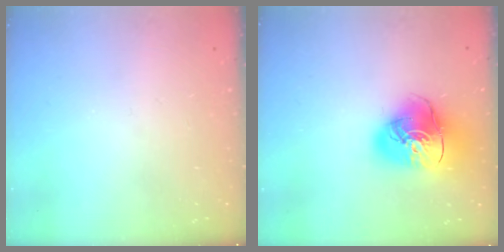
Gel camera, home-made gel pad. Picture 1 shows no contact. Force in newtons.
{"total": 16.7, "press": 16.5, "slide": 2.0}